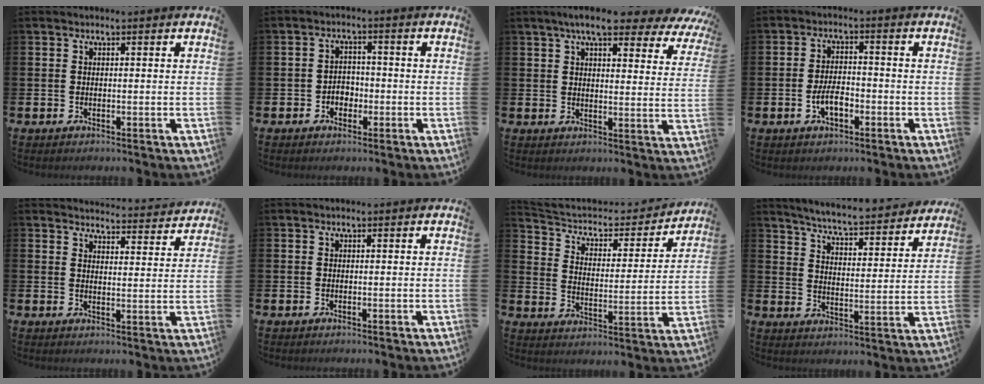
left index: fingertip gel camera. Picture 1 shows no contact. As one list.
[{"total": 2.6, "force": [-1.2, 2.0, 1.0], "torque": [-0.022, 0.006, -0.029]}, {"total": 7.8, "force": [6.6, 1.6, 3.9], "torque": [-0.075, -0.029, 0.112]}, {"total": 3.7, "force": [-1.3, 1.8, 3.0], "torque": [-0.053, 0.006, -0.024]}, {"total": 4.1, "force": [4.1, 0.3, 0.2], "torque": [-0.005, -0.034, 0.069]}, {"total": 0.0}, {"total": 5.5, "force": [4.8, 2.4, 1.3], "torque": [-0.061, -0.036, 0.076]}, {"total": 6.0, "force": [5.8, -0.1, 1.6], "torque": [-0.053, -0.050, 0.095]}]